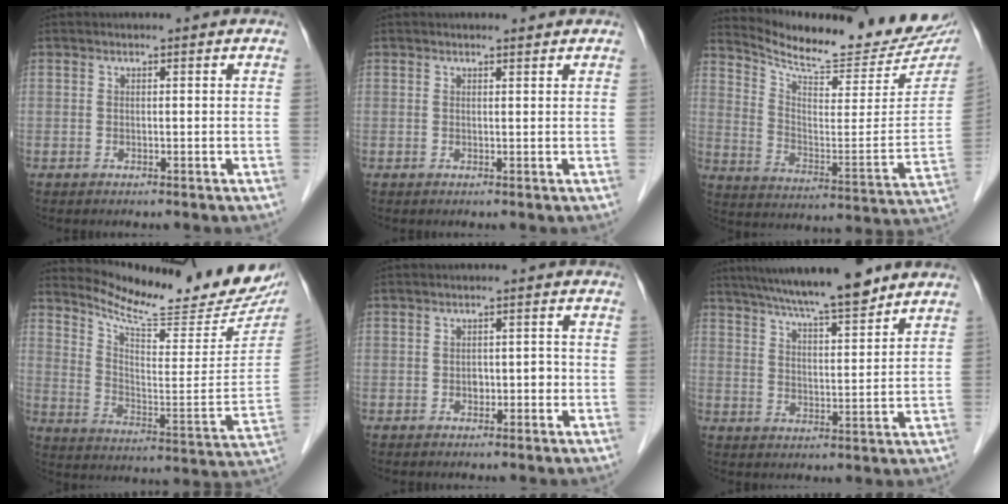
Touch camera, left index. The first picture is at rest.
{"total": 0.9, "force": [0.8, 0.0, 0.2], "torque": [-0.009, -0.001, 0.015]}
{"total": 20.2, "force": [18.9, 2.8, 6.4], "torque": [-0.107, -0.077, 0.261]}
{"total": 20.7, "force": [18.9, 1.6, 8.2], "torque": [-0.133, -0.085, 0.263]}
{"total": 2.3, "force": [-0.9, 1.4, 1.5], "torque": [-0.022, 0.011, -0.010]}
{"total": 13.4, "force": [11.3, 0.9, 7.1], "torque": [-0.116, 0.011, 0.178]}